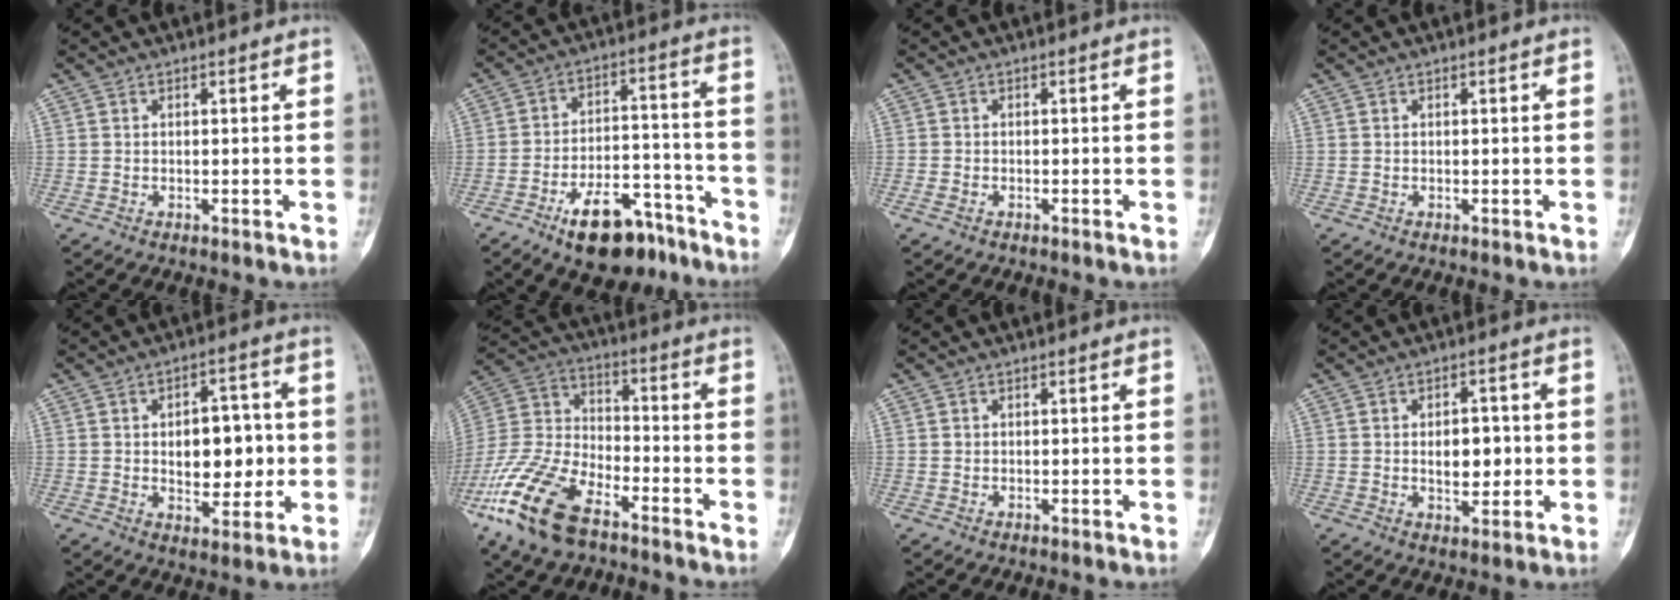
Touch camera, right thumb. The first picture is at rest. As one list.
[{"total": 15.0, "force": [-10.0, 7.0, 8.7], "torque": [-0.111, 0.083, -0.152]}, {"total": 1.4, "force": [-0.9, 0.8, 0.8], "torque": [-0.020, 0.001, -0.018]}, {"total": 0.0}, {"total": 11.3, "force": [0.0, 6.7, 9.1], "torque": [-0.086, 0.010, 0.006]}, {"total": 18.6, "force": [-11.3, 8.4, 12.2], "torque": [-0.261, 0.038, -0.222]}, {"total": 0.5, "force": [0.1, 0.5, 0.1], "torque": [0.002, 0.003, 0.001]}, {"total": 6.8, "force": [-0.1, 4.1, 5.4], "torque": [-0.051, 0.001, 0.002]}]